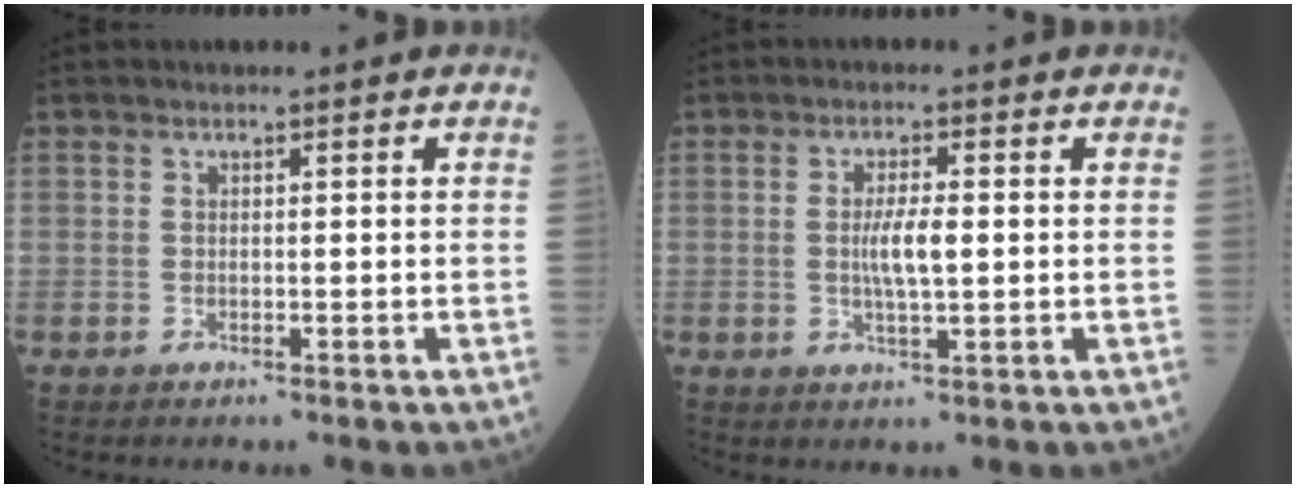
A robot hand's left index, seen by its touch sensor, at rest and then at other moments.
{"total": 4.2, "force": [0.0, 0.9, 4.1], "torque": [-0.082, -0.003, 0.001]}